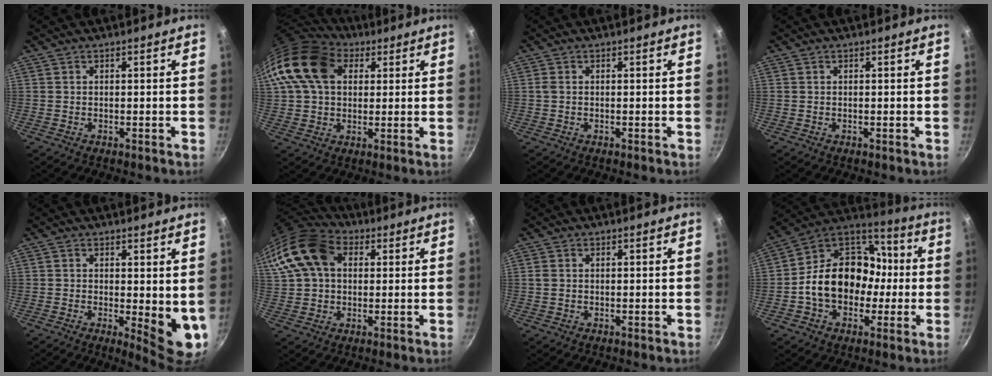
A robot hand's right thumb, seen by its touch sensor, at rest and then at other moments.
{"total": 16.5, "force": [5.0, 11.8, 10.4], "torque": [-0.188, 0.016, 0.075]}
{"total": 0.7, "force": [0.0, 0.4, 0.5], "torque": [-0.012, 0.002, 0.001]}
{"total": 0.0}
{"total": 7.7, "force": [0.3, 2.8, 7.2], "torque": [-0.087, -0.022, 0.007]}
{"total": 16.5, "force": [4.5, 11.8, 10.7], "torque": [-0.209, 0.025, 0.068]}
{"total": 1.5, "force": [0.2, 1.2, 0.9], "torque": [-0.017, 0.002, 0.005]}
{"total": 19.6, "force": [-2.2, 15.1, 12.3], "torque": [-0.168, 0.055, -0.046]}